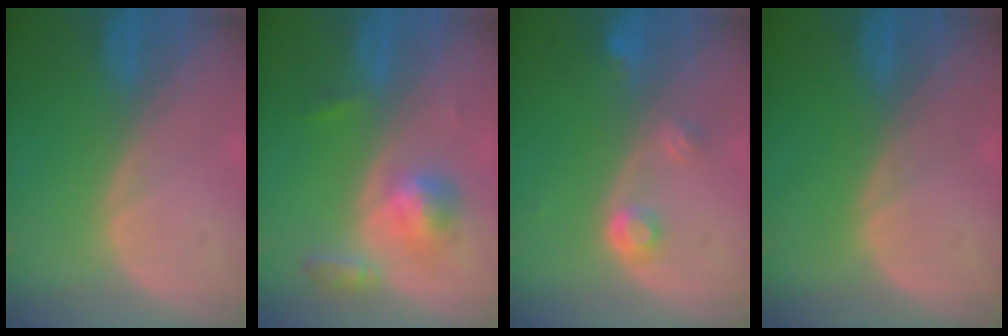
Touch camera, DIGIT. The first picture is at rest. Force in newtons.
{"total": 5.3, "press": 5.0, "slide": 1.7}
{"total": 2.9, "press": 2.7, "slide": 1.0}
{"total": 0.0}